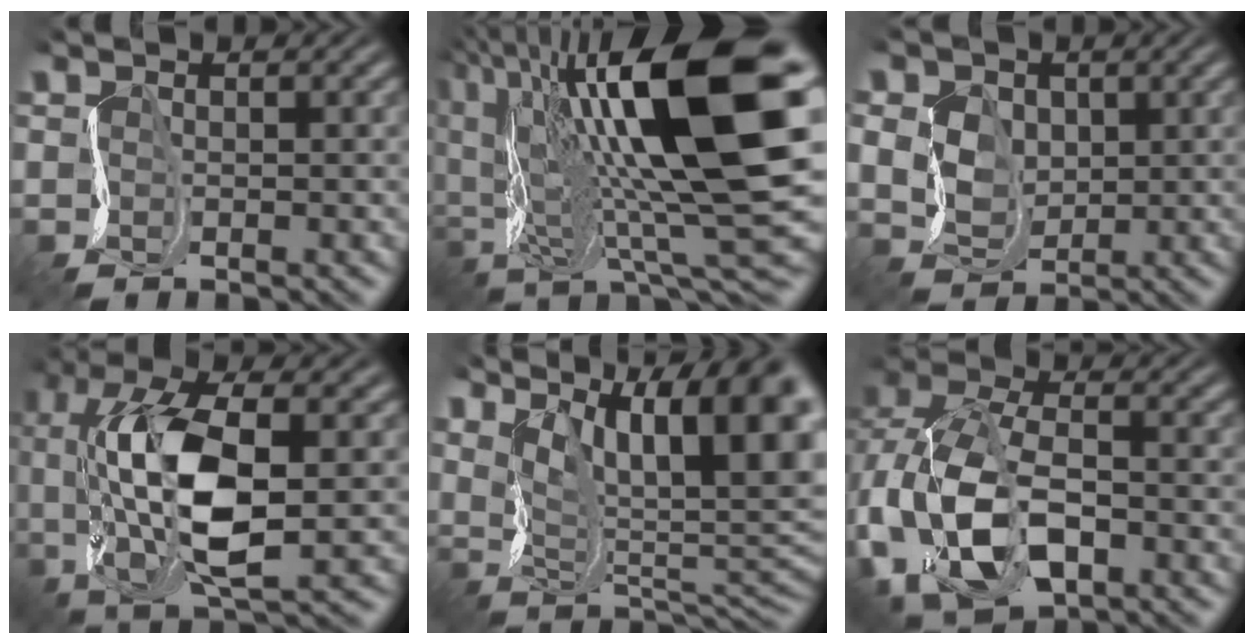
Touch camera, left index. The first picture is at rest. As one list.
[{"total": 16.8, "force": [3.5, 5.5, 15.5], "torque": [-0.273, 0.017, 0.052]}, {"total": 2.8, "force": [0.2, 2.5, 1.1], "torque": [-0.041, -0.004, 0.001]}, {"total": 10.0, "force": [-0.4, 4.1, 9.1], "torque": [-0.185, 0.000, -0.007]}, {"total": 17.2, "force": [7.5, 7.0, 13.7], "torque": [-0.207, 0.040, 0.126]}, {"total": 10.6, "force": [-3.5, 6.5, 7.5], "torque": [-0.181, -0.013, -0.068]}]